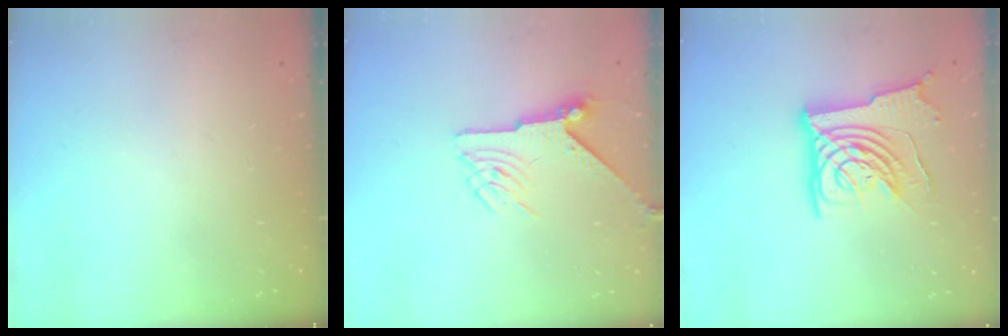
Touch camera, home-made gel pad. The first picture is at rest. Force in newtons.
{"total": 6.4, "press": 6.4, "slide": 0.1}
{"total": 14.6, "press": 14.5, "slide": 1.8}